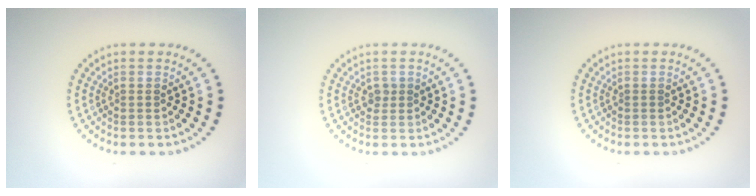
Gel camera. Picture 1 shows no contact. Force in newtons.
{"total": 0.7, "press": 0.7, "slide": 0.2}
{"total": 0.0}